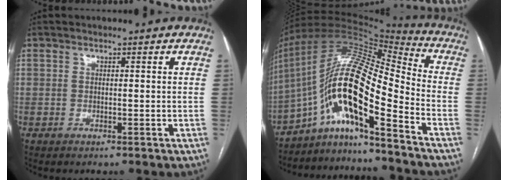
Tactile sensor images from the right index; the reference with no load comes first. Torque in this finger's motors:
{"motor_torque": [2.14, 0.00, 0.70, 0.15]}